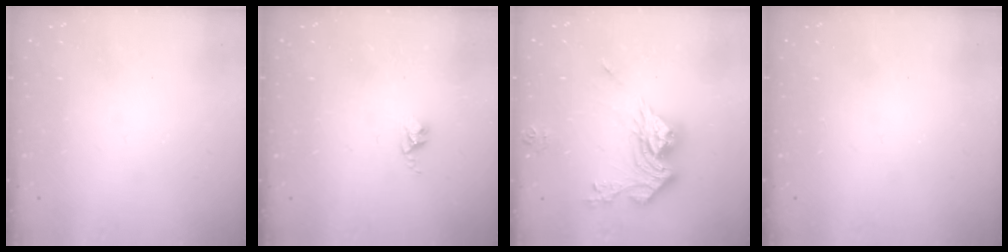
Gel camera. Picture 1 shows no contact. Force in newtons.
{"total": 2.4, "press": 2.4, "slide": 0.3}
{"total": 16.4, "press": 16.3, "slide": 1.9}
{"total": 0.0}